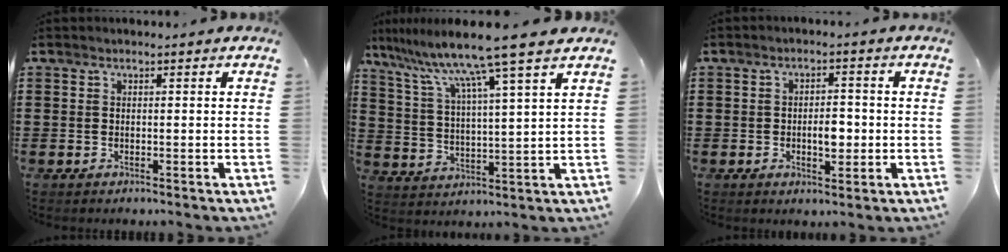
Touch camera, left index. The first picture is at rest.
{"total": 10.6, "force": [8.3, -1.1, 6.5], "torque": [-0.155, -0.043, 0.131]}
{"total": 3.8, "force": [-0.6, 1.9, 3.2], "torque": [-0.046, -0.003, -0.016]}